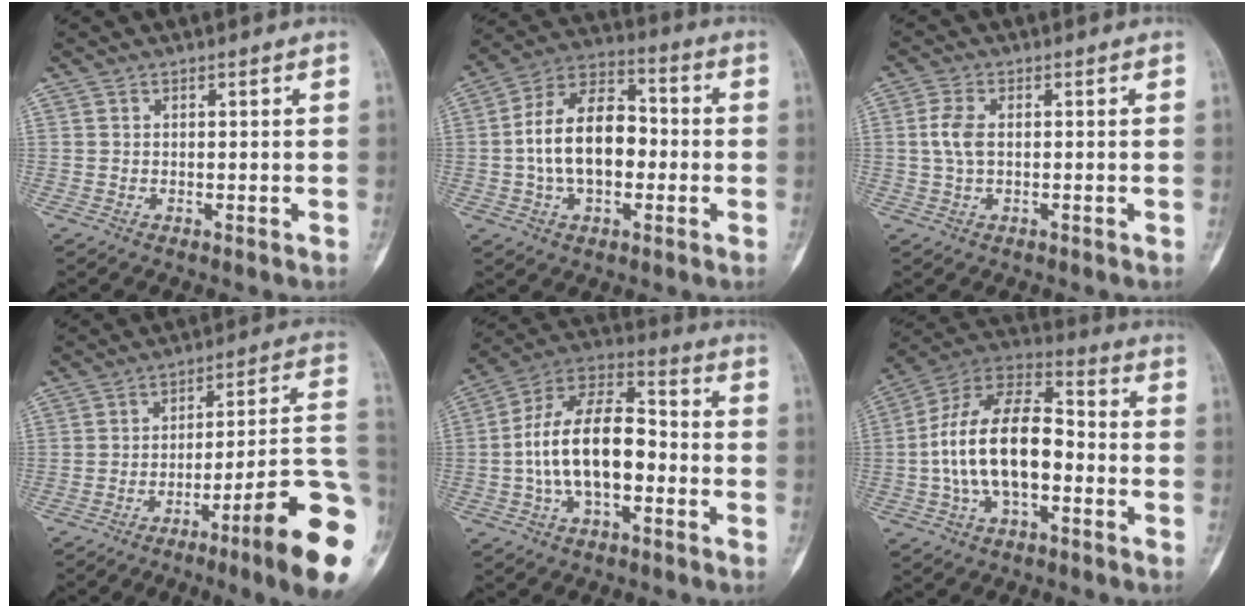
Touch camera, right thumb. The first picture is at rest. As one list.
[{"total": 15.6, "force": [-1.0, 9.6, 12.3], "torque": [-0.199, 0.036, -0.023]}, {"total": 4.3, "force": [0.2, 2.4, 3.6], "torque": [-0.085, 0.006, 0.001]}, {"total": 20.4, "force": [-8.1, 2.4, 18.5], "torque": [-0.194, 0.048, -0.117]}, {"total": 17.7, "force": [-2.5, 9.6, 14.7], "torque": [-0.255, 0.045, -0.049]}, {"total": 19.0, "force": [-2.4, 10.3, 15.8], "torque": [-0.281, 0.046, -0.047]}]